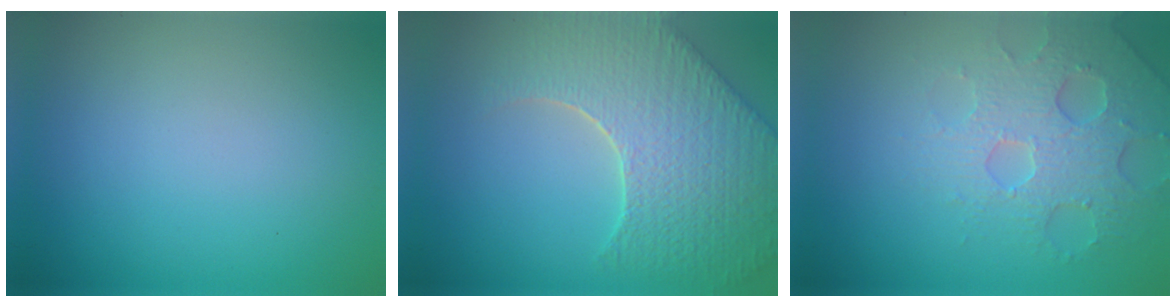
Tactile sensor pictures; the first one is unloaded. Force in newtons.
{"total": 8.8, "press": 6.3, "slide": 6.2}
{"total": 4.3, "press": 4.0, "slide": 1.6}